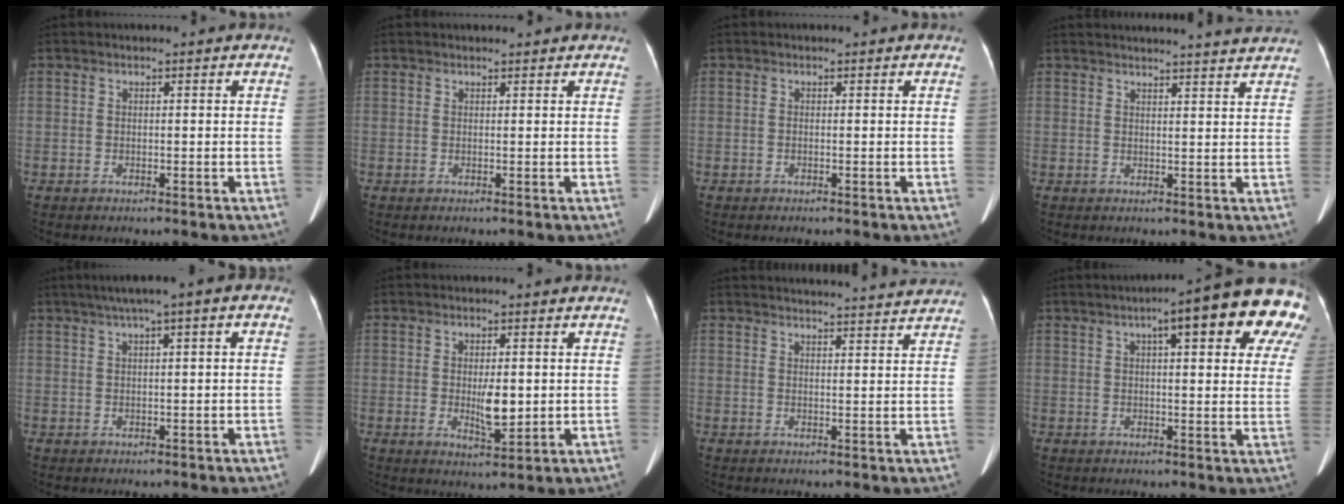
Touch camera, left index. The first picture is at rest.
{"total": 1.8, "force": [1.7, 0.3, 0.4], "torque": [-0.011, 0.011, 0.021]}
{"total": 0.0}
{"total": 11.9, "force": [11.4, -0.5, 3.2], "torque": [-0.043, -0.013, 0.121]}
{"total": 7.0, "force": [2.9, 0.7, 6.3], "torque": [-0.094, 0.033, 0.038]}
{"total": 4.6, "force": [-0.1, 1.6, 4.3], "torque": [-0.075, -0.009, 0.001]}
{"total": 12.4, "force": [12.0, 0.1, 2.7], "torque": [-0.029, -0.004, 0.133]}
{"total": 16.6, "force": [10.2, 3.0, 12.8], "torque": [-0.163, 0.014, 0.108]}